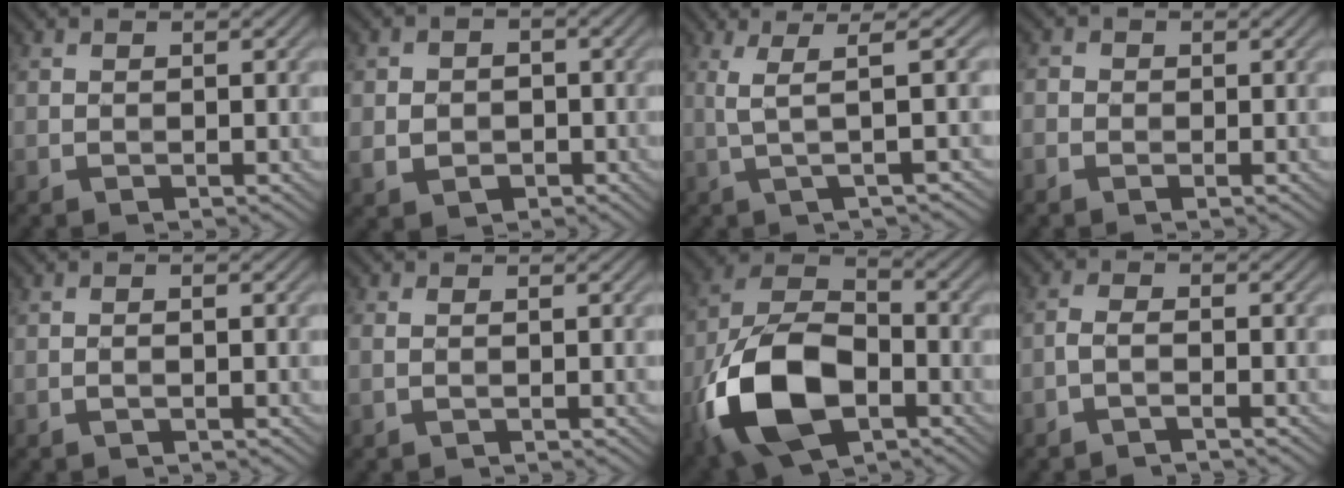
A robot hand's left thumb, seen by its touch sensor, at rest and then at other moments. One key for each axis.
{"total": 4.4, "fx": -0.9, "fy": 3.8, "fz": 1.9, "tx": -0.039, "ty": -0.010, "tz": -0.026}
{"total": 3.9, "fx": 0.9, "fy": 0.2, "fz": 3.8, "tx": -0.080, "ty": 0.012, "tz": 0.016}
{"total": 1.5, "fx": -0.3, "fy": 1.4, "fz": 0.5, "tx": -0.020, "ty": 0.000, "tz": -0.004}
{"total": 0.8, "fx": -0.3, "fy": 0.0, "fz": 0.7, "tx": -0.017, "ty": 0.003, "tz": -0.006}
{"total": 1.1, "fx": 0.1, "fy": 0.5, "fz": 0.9, "tx": -0.025, "ty": 0.002, "tz": 0.004}
{"total": 16.7, "fx": -6.6, "fy": 10.1, "fz": 11.6, "tx": -0.272, "ty": -0.028, "tz": -0.134}
{"total": 1.7, "fx": -1.2, "fy": 0.4, "fz": 1.1, "tx": -0.030, "ty": 0.004, "tz": -0.028}